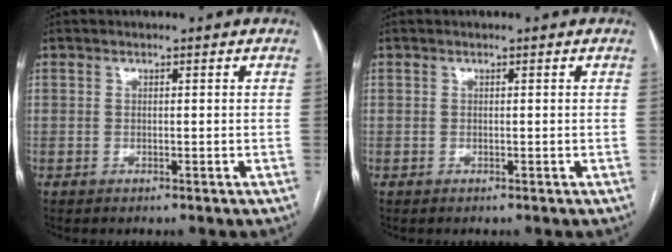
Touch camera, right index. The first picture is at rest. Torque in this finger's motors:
{"motor_torque": [0.00, 0.00, 0.00, 0.01]}